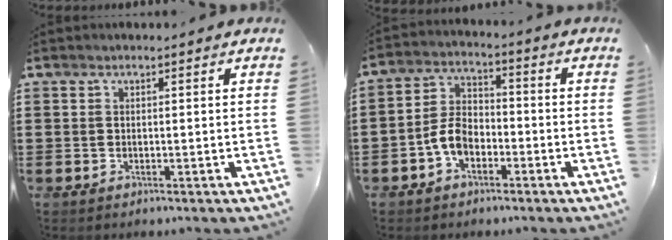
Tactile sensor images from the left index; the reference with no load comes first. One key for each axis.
{"total": 5.7, "fx": -2.7, "fy": 3.6, "fz": 3.5, "tx": -0.091, "ty": 0.006, "tz": -0.059}